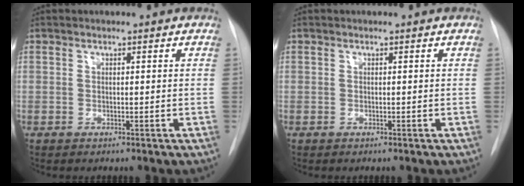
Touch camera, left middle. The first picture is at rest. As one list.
[{"total": 0.0}]